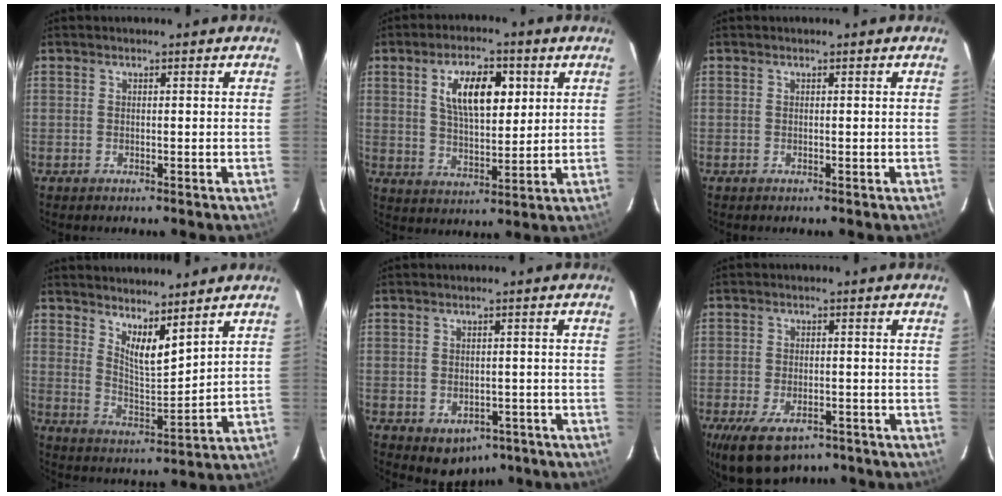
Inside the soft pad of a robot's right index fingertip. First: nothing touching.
{"total": 11.0, "force": [3.8, 4.9, 9.0], "torque": [-0.159, 0.013, 0.070]}
{"total": 0.0}
{"total": 7.8, "force": [5.9, 1.6, 4.8], "torque": [-0.076, -0.014, 0.106]}
{"total": 6.4, "force": [-3.6, 4.8, 2.3], "torque": [-0.040, 0.007, -0.027]}
{"total": 12.0, "force": [-7.7, 6.0, 6.9], "torque": [-0.149, -0.026, -0.121]}